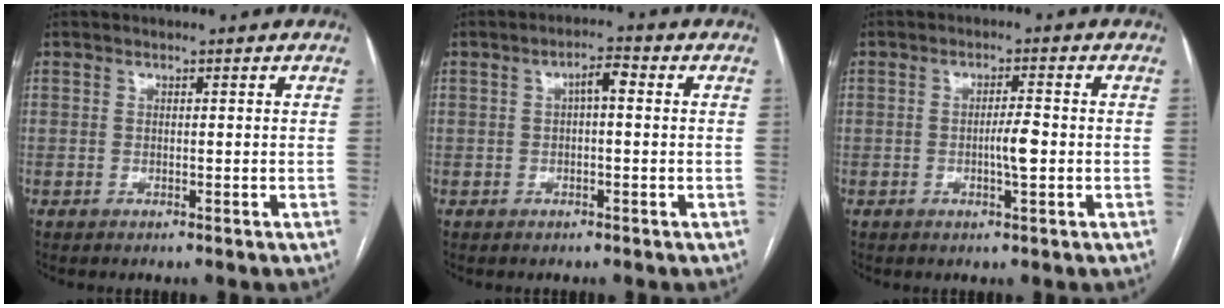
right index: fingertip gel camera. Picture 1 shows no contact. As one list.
[{"total": 2.9, "force": [0.3, 0.8, 2.8], "torque": [-0.046, 0.013, 0.004]}, {"total": 3.3, "force": [-0.7, 0.2, 3.2], "torque": [-0.055, 0.000, -0.011]}]